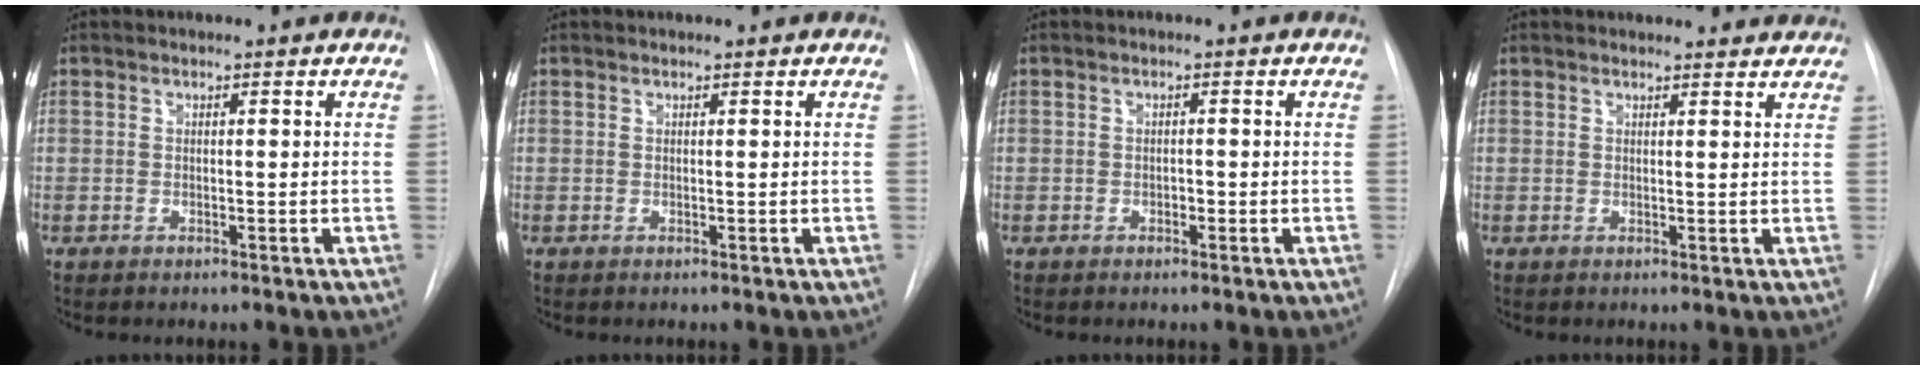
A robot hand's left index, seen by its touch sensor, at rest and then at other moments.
{"total": 0.7, "force": [0.7, 0.1, 0.1], "torque": [-0.004, 0.015, 0.014]}
{"total": 0.6, "force": [-0.3, 0.4, 0.4], "torque": [-0.004, 0.002, -0.006]}
{"total": 6.5, "force": [6.3, 1.5, 0.8], "torque": [0.006, 0.009, 0.052]}